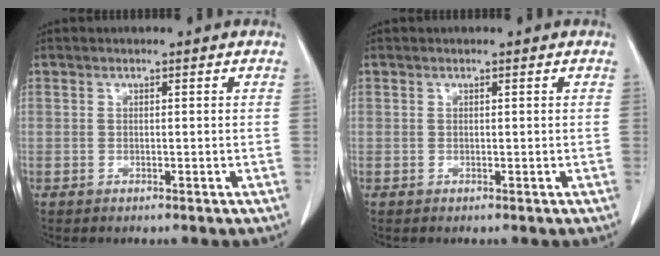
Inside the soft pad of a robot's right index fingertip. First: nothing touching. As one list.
[{"total": 0.0}]